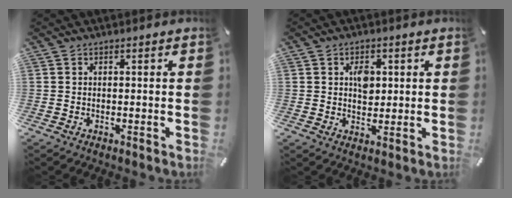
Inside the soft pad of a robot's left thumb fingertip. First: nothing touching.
{"total": 4.7, "force": [1.1, 3.5, 3.0], "torque": [-0.023, -0.007, 0.010]}